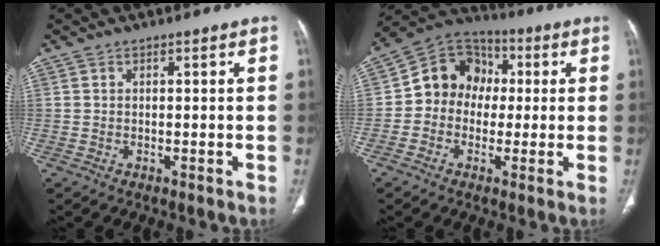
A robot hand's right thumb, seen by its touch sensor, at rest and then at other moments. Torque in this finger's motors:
{"motor_torque": [-0.14, 0.94, 1.08, -0.30, 0.08]}